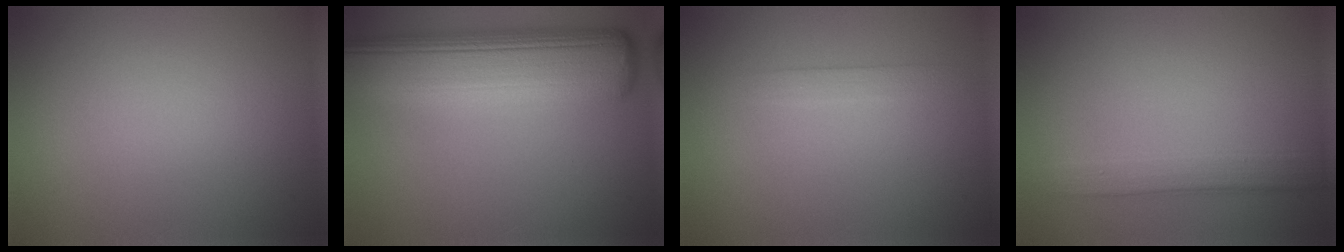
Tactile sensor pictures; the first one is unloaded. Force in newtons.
{"total": 11.9, "press": 11.8, "slide": 0.8}
{"total": 1.3, "press": 1.3, "slide": 0.1}
{"total": 2.7, "press": 2.7, "slide": 0.1}